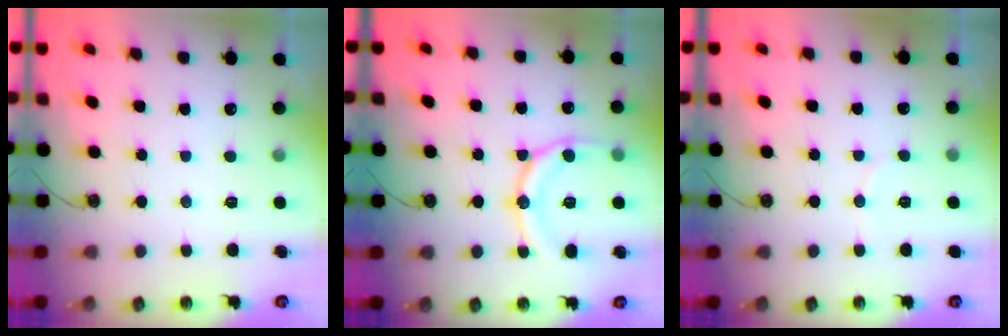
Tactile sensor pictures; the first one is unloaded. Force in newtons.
{"total": 14.6, "press": 14.5, "slide": 1.6}
{"total": 2.5, "press": 2.5, "slide": 0.3}